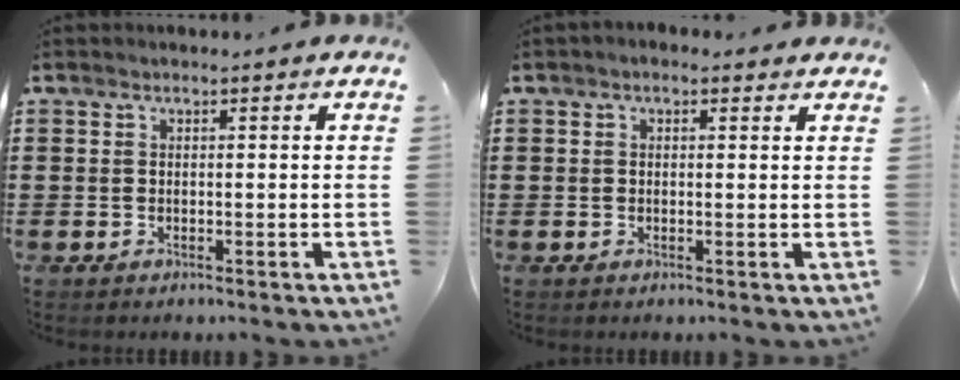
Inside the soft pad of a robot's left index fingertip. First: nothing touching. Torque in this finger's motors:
{"motor_torque": [2.14, 0.00, 0.26, 0.08]}